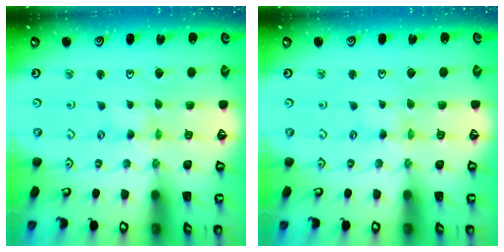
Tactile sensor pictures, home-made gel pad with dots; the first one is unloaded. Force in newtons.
{"total": 0.0}